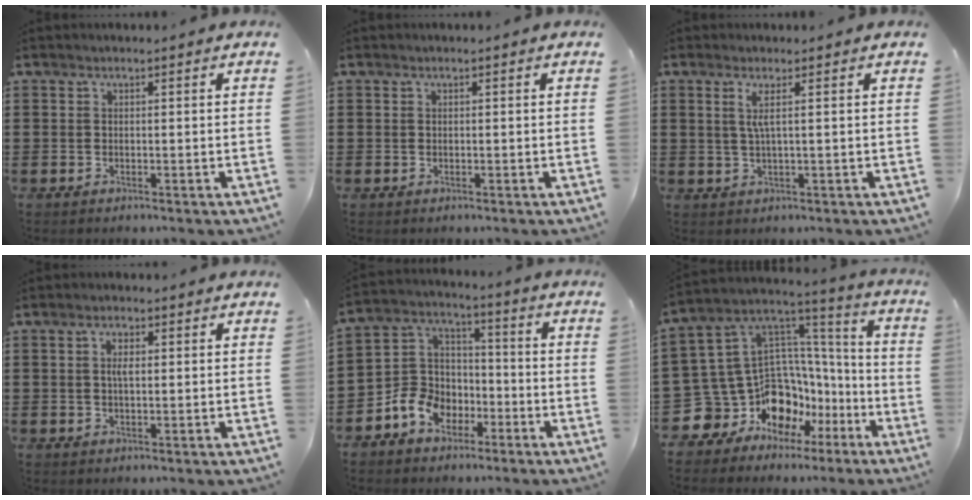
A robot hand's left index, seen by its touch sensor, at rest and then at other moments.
{"total": 0.0}
{"total": 2.6, "force": [0.7, -0.4, 2.5], "torque": [-0.051, -0.008, 0.012]}
{"total": 2.3, "force": [0.4, 0.7, 2.1], "torque": [-0.044, 0.004, 0.005]}
{"total": 8.0, "force": [-4.2, 6.3, 2.5], "torque": [-0.085, 0.019, -0.087]}
{"total": 13.4, "force": [-6.4, 10.7, 4.8], "torque": [-0.141, -0.023, -0.084]}